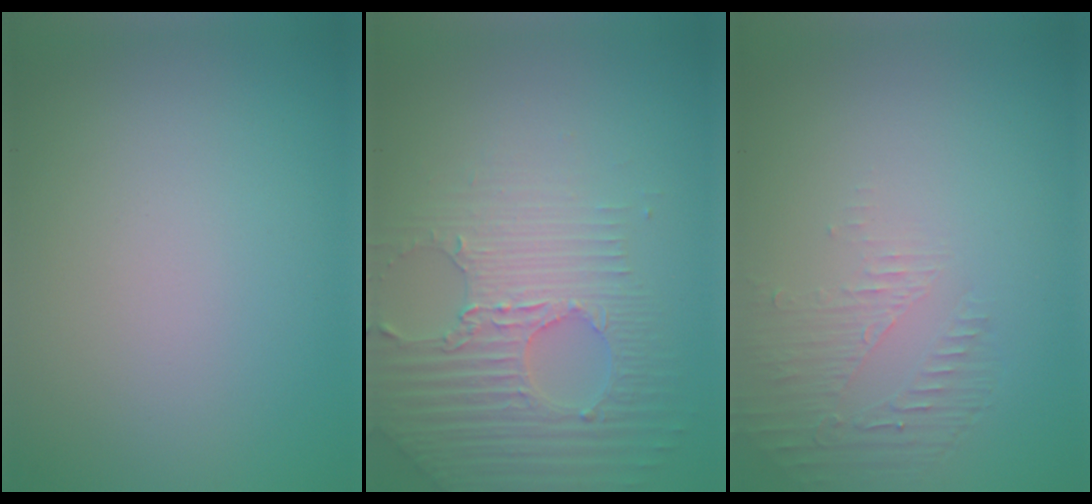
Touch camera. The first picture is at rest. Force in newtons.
{"total": 4.8, "press": 4.4, "slide": 2.0}
{"total": 1.7, "press": 0.6, "slide": 1.6}